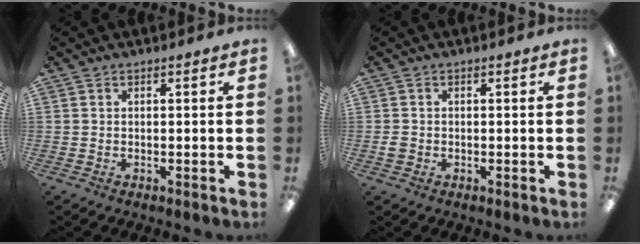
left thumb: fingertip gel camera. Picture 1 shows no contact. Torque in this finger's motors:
{"motor_torque": [-0.22, 0.10, 0.31, -0.06, 0.00]}